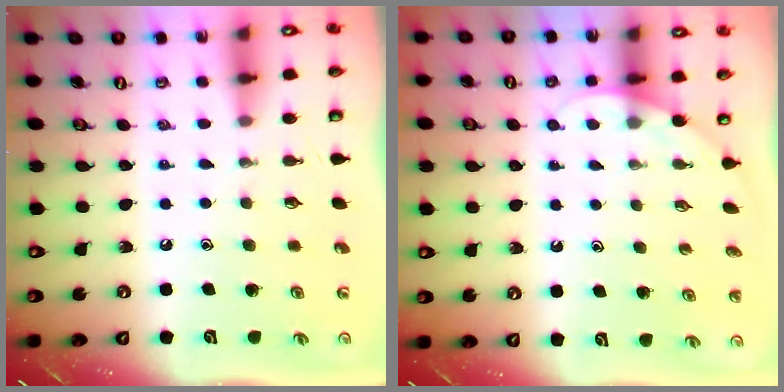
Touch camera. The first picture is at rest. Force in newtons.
{"total": 2.8, "press": 2.8, "slide": 0.1}